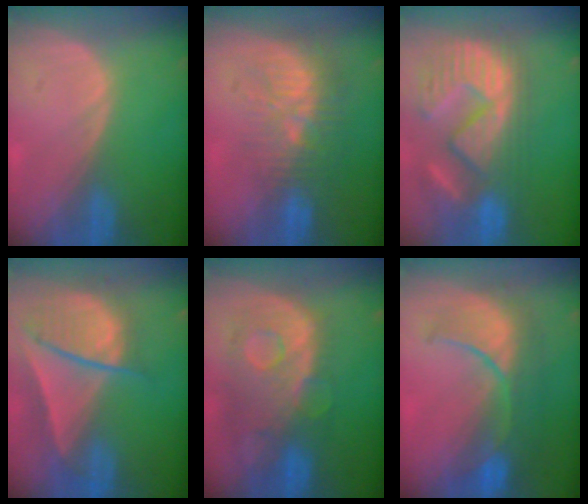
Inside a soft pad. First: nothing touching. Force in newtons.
{"total": 9.9, "press": 8.9, "slide": 4.3}
{"total": 13.4, "press": 12.2, "slide": 5.7}
{"total": 9.4, "press": 8.1, "slide": 4.7}
{"total": 11.2, "press": 9.7, "slide": 5.5}
{"total": 10.3, "press": 9.0, "slide": 5.0}